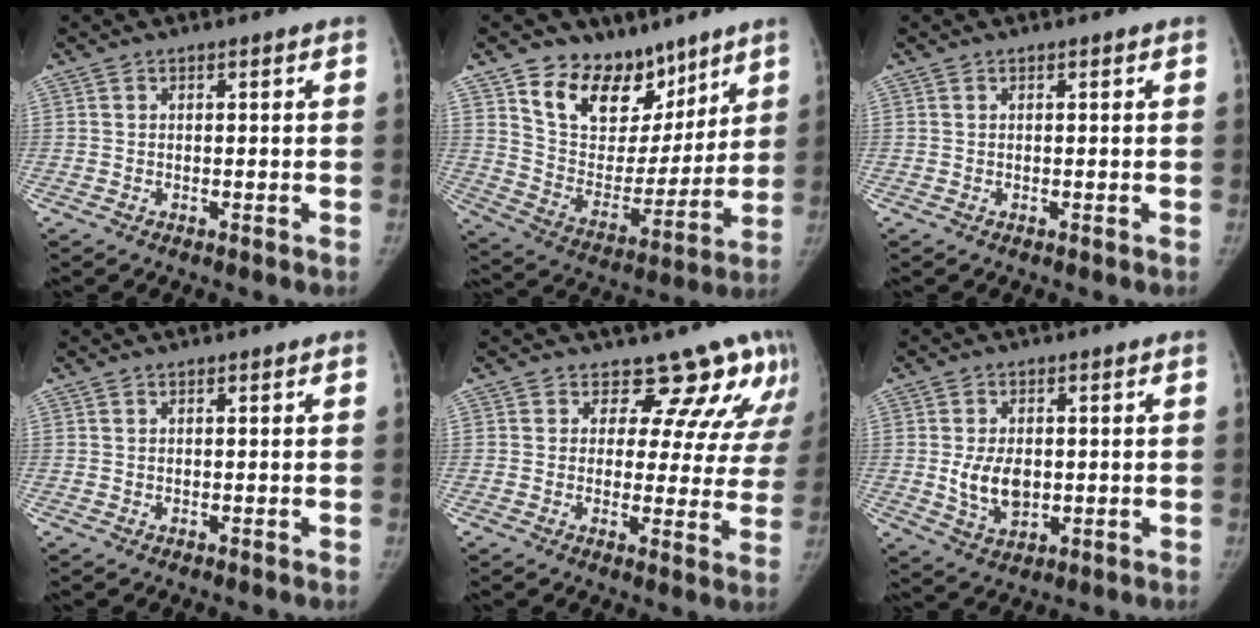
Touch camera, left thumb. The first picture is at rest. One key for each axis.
{"total": 17.4, "fx": 11.8, "fy": 11.1, "fz": 6.0, "tx": -0.039, "ty": -0.076, "tz": 0.211}
{"total": 0.0}
{"total": 0.0}
{"total": 12.8, "fx": 10.9, "fy": 6.0, "fz": 2.8, "tx": 0.020, "ty": -0.062, "tz": 0.099}
{"total": 7.4, "fx": -0.2, "fy": 4.8, "fz": 5.6, "tx": -0.090, "ty": -0.009, "tz": 0.007}